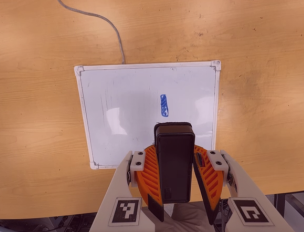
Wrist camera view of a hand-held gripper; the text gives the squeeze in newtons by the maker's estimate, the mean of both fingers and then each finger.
{"total": 8.8, "left": 8.5, "right": 9.0}